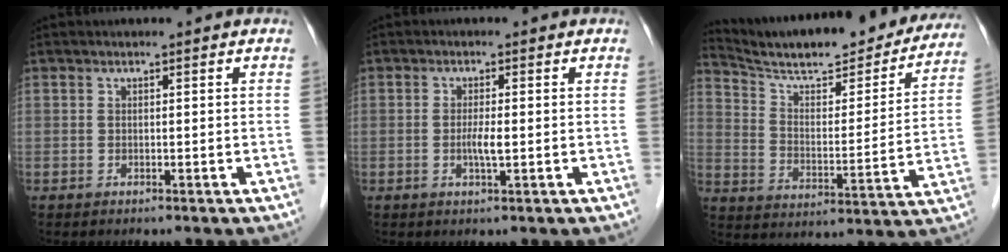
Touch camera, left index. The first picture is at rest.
{"total": 2.3, "force": [-0.3, 0.4, 2.2], "torque": [-0.040, -0.004, -0.006]}
{"total": 26.0, "force": [23.1, 5.1, 10.9], "torque": [-0.161, -0.033, 0.316]}